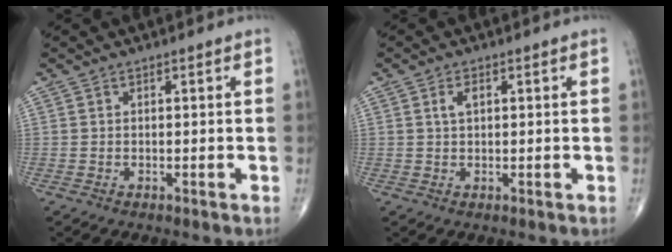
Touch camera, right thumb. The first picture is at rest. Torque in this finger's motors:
{"motor_torque": [0.03, -0.23, 0.53, 0.15, -0.02]}